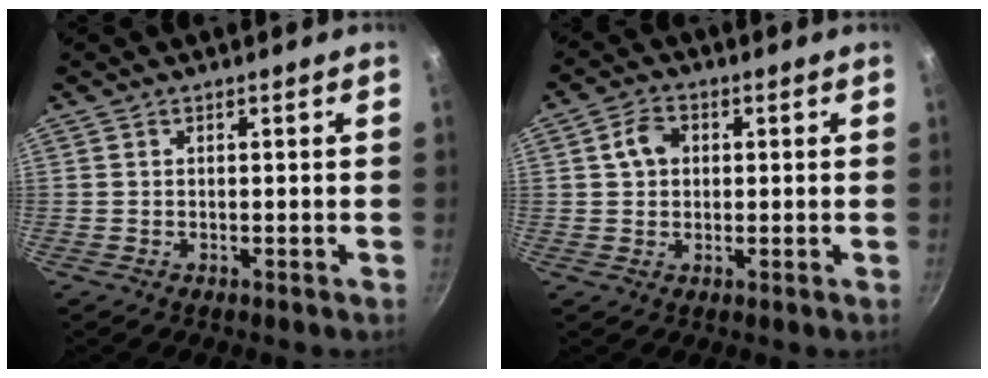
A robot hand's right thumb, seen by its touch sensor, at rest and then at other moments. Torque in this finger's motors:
{"motor_torque": [-0.20, 0.22, -0.20, 0.25, 0.08]}